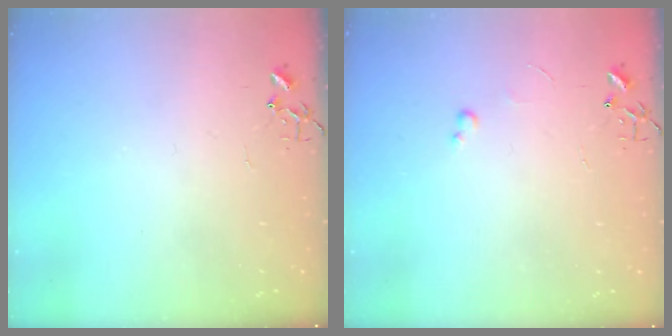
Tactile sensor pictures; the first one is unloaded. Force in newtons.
{"total": 2.6, "press": 2.6, "slide": 0.4}